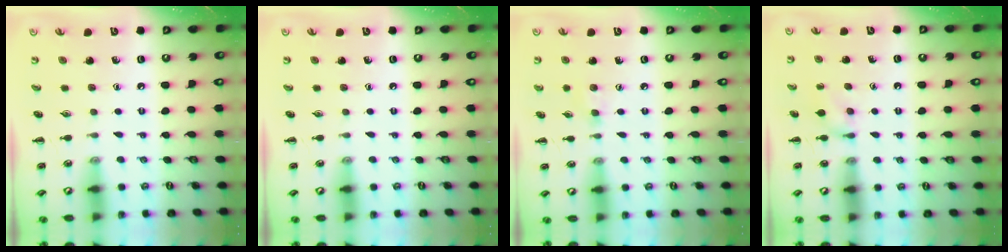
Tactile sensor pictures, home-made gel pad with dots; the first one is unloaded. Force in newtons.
{"total": 0.0}
{"total": 4.5, "press": 4.1, "slide": 1.7}
{"total": 4.9, "press": 4.6, "slide": 1.7}